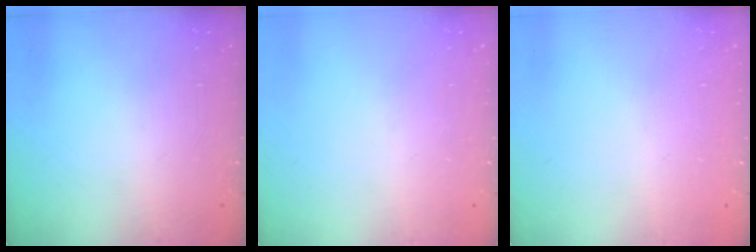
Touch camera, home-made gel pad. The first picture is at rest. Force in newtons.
{"total": 0.0}
{"total": 2.4, "press": 2.4, "slide": 0.2}